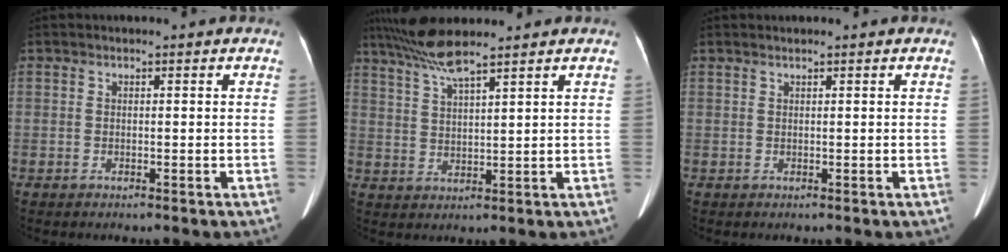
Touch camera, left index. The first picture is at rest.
{"total": 6.4, "force": [5.6, -0.4, 3.1], "torque": [-0.070, 0.010, 0.112]}
{"total": 0.7, "force": [0.6, -0.1, 0.3], "torque": [-0.011, 0.006, 0.017]}